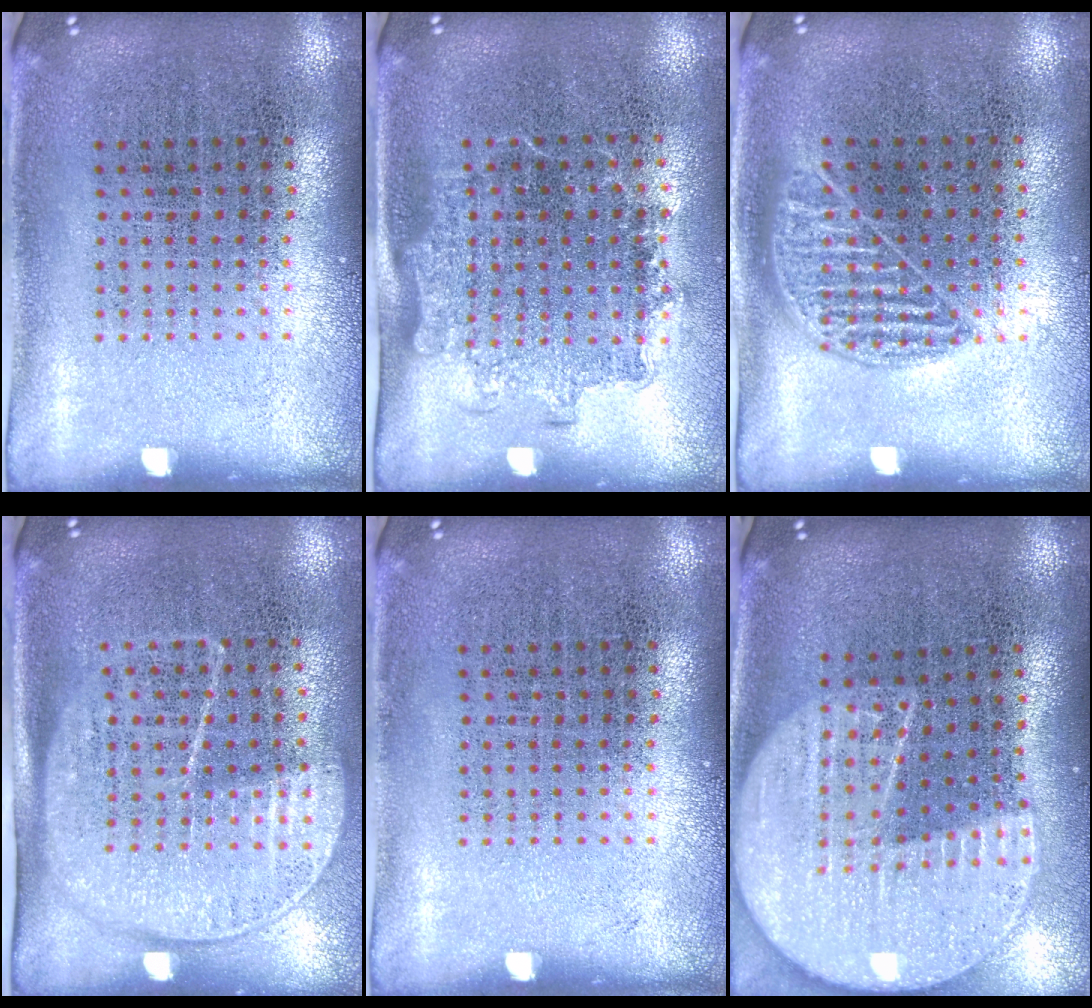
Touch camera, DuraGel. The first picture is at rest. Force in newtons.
{"total": 1.4, "press": 1.2, "slide": 0.8}
{"total": 1.0, "press": 0.8, "slide": 0.5}
{"total": 1.7, "press": 1.4, "slide": 1.0}
{"total": 0.0}
{"total": 2.3, "press": 2.0, "slide": 1.1}